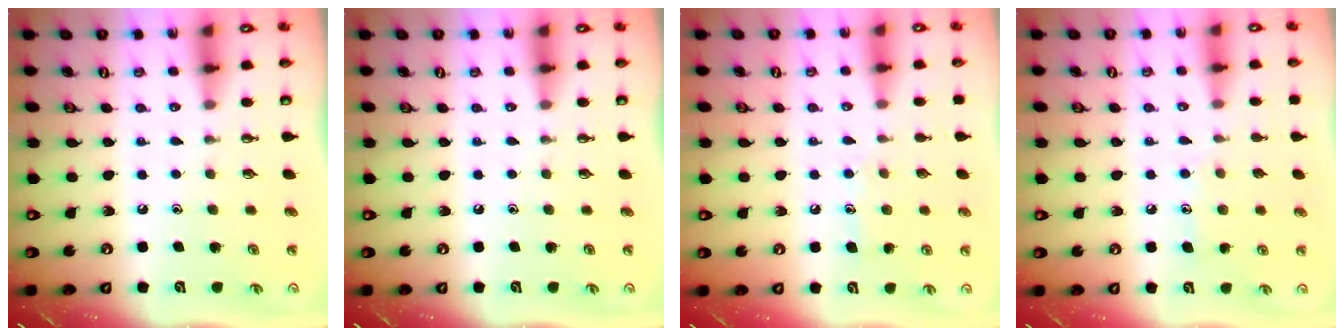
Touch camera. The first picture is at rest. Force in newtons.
{"total": 0.0}
{"total": 6.8, "press": 6.8, "slide": 0.3}
{"total": 7.5, "press": 7.5, "slide": 0.1}